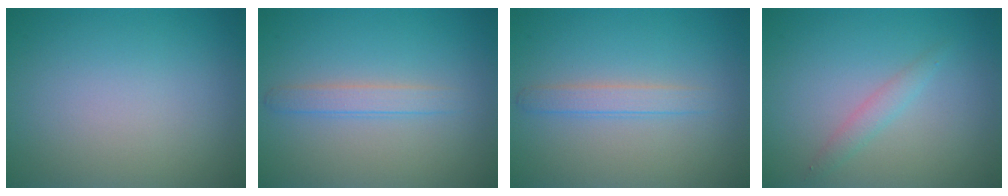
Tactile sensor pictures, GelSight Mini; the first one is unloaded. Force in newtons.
{"total": 1.8, "press": 1.8, "slide": 0.1}
{"total": 1.8, "press": 1.8, "slide": 0.1}
{"total": 1.4, "press": 1.4, "slide": 0.0}